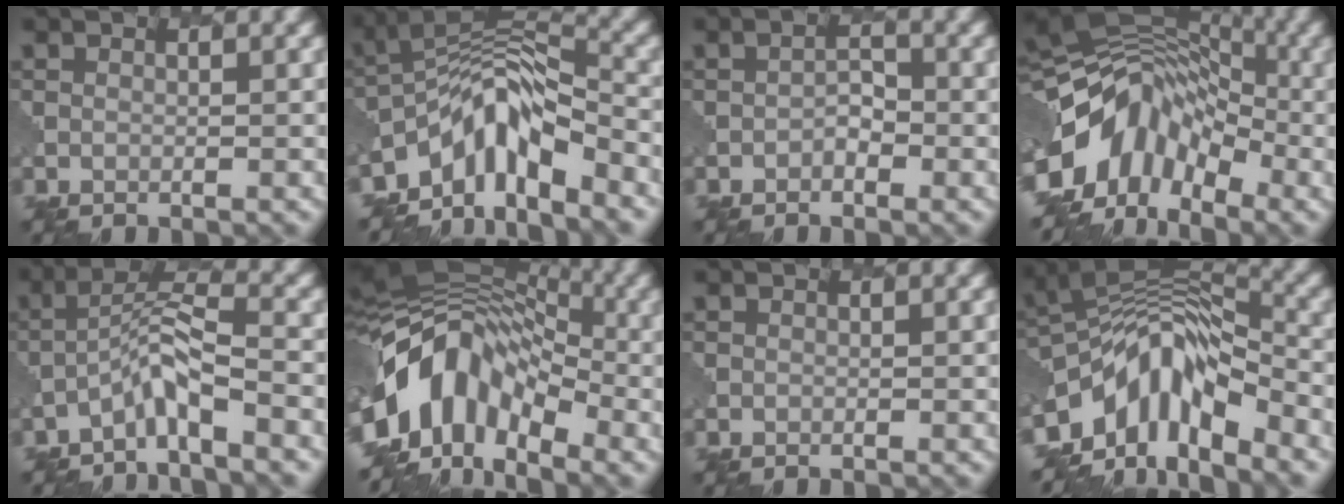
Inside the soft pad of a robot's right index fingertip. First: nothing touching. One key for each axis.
{"total": 7.6, "fx": -4.9, "fy": 2.8, "fz": 5.1, "tx": -0.068, "ty": 0.005, "tz": -0.097}
{"total": 1.1, "fx": -0.5, "fy": 0.6, "fz": 0.7, "tx": -0.012, "ty": 0.004, "tz": -0.008}
{"total": 12.1, "fx": -4.0, "fy": 8.2, "fz": 7.9, "tx": -0.134, "ty": 0.003, "tz": -0.083}
{"total": 3.8, "fx": -2.6, "fy": 0.5, "fz": 2.8, "tx": -0.052, "ty": 0.011, "tz": -0.056}
{"total": 11.0, "fx": -3.9, "fy": 6.9, "fz": 7.6, "tx": -0.126, "ty": 0.015, "tz": -0.078}
{"total": 0.0}
{"total": 9.3, "fx": -5.1, "fy": 4.3, "fz": 6.5, "tx": -0.096, "ty": 0.006, "tz": -0.105}